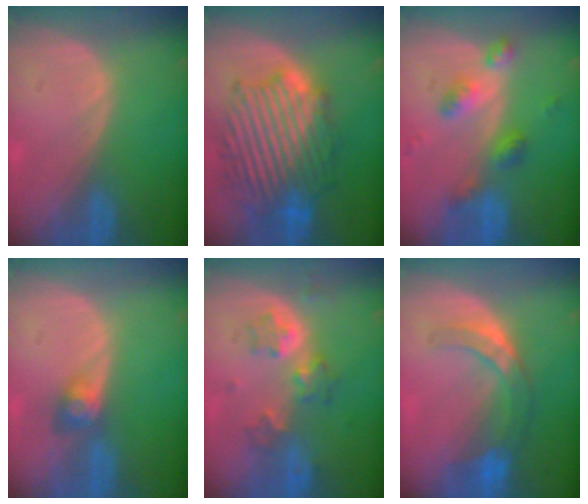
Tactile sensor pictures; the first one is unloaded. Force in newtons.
{"total": 13.2, "press": 13.2, "slide": 1.0}
{"total": 6.2, "press": 5.4, "slide": 3.0}
{"total": 3.0, "press": 2.6, "slide": 1.4}
{"total": 5.8, "press": 5.4, "slide": 2.0}
{"total": 7.3, "press": 6.3, "slide": 3.6}